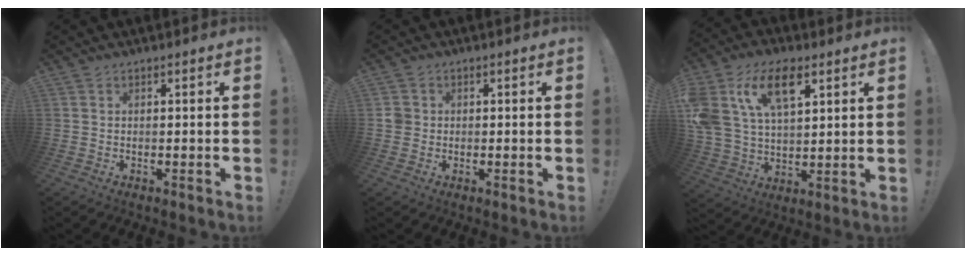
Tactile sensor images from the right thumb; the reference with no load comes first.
{"total": 3.1, "force": [0.1, 2.8, 1.2], "torque": [-0.028, 0.006, 0.002]}
{"total": 16.4, "force": [7.6, 9.7, 10.9], "torque": [-0.226, -0.019, 0.140]}